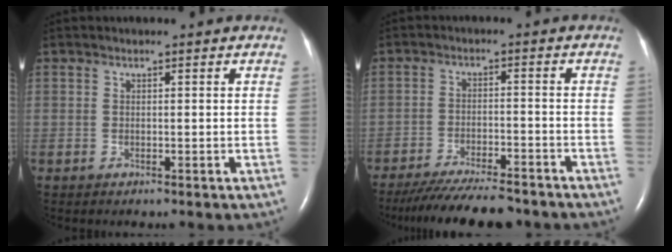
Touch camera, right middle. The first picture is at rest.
{"total": 13.1, "force": [-11.8, 1.8, 5.6], "torque": [-0.095, -0.018, -0.173]}